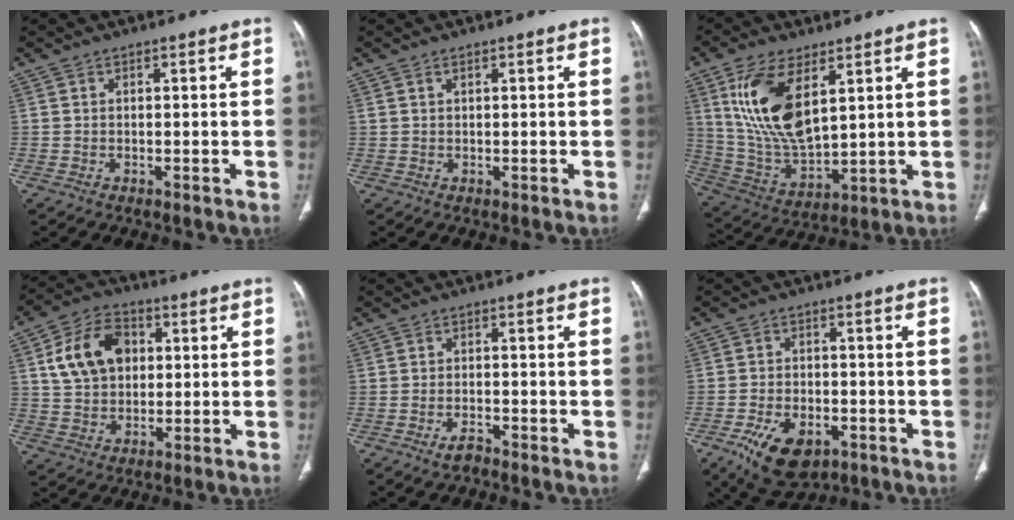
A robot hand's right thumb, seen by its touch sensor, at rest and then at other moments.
{"total": 0.6, "force": [0.4, 0.2, 0.3], "torque": [-0.010, 0.002, 0.010]}
{"total": 16.4, "force": [6.4, 7.6, 13.1], "torque": [-0.252, -0.027, 0.138]}
{"total": 12.7, "force": [3.0, 9.2, 8.1], "torque": [-0.123, 0.008, 0.052]}
{"total": 2.3, "force": [-1.8, 0.8, 1.2], "torque": [-0.030, 0.008, -0.033]}
{"total": 11.6, "force": [-5.7, 6.7, 7.6], "torque": [-0.123, 0.017, -0.086]}